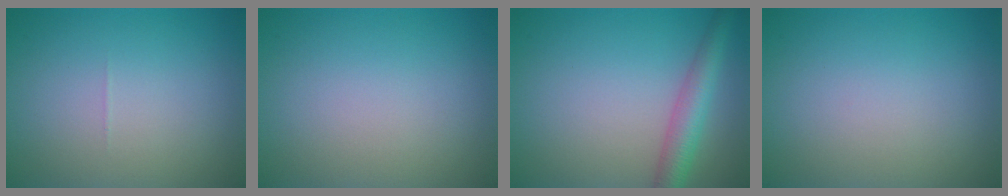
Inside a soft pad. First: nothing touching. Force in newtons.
{"total": 0.0}
{"total": 3.8, "press": 3.8, "slide": 0.1}
{"total": 0.0}